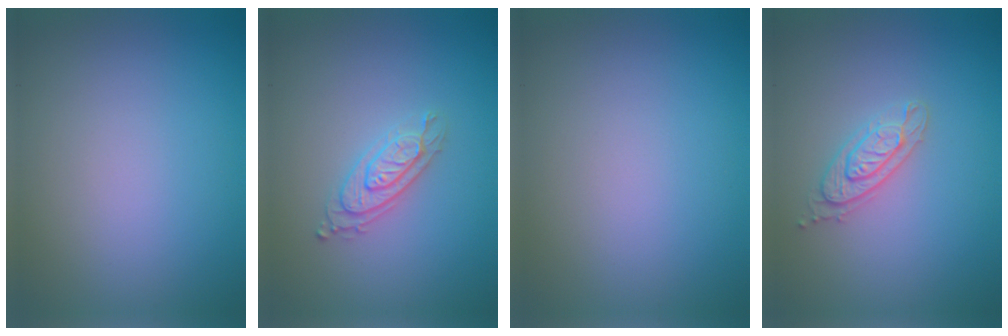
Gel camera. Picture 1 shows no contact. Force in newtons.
{"total": 2.6, "press": 2.3, "slide": 1.3}
{"total": 0.0}
{"total": 2.3, "press": 2.2, "slide": 0.5}